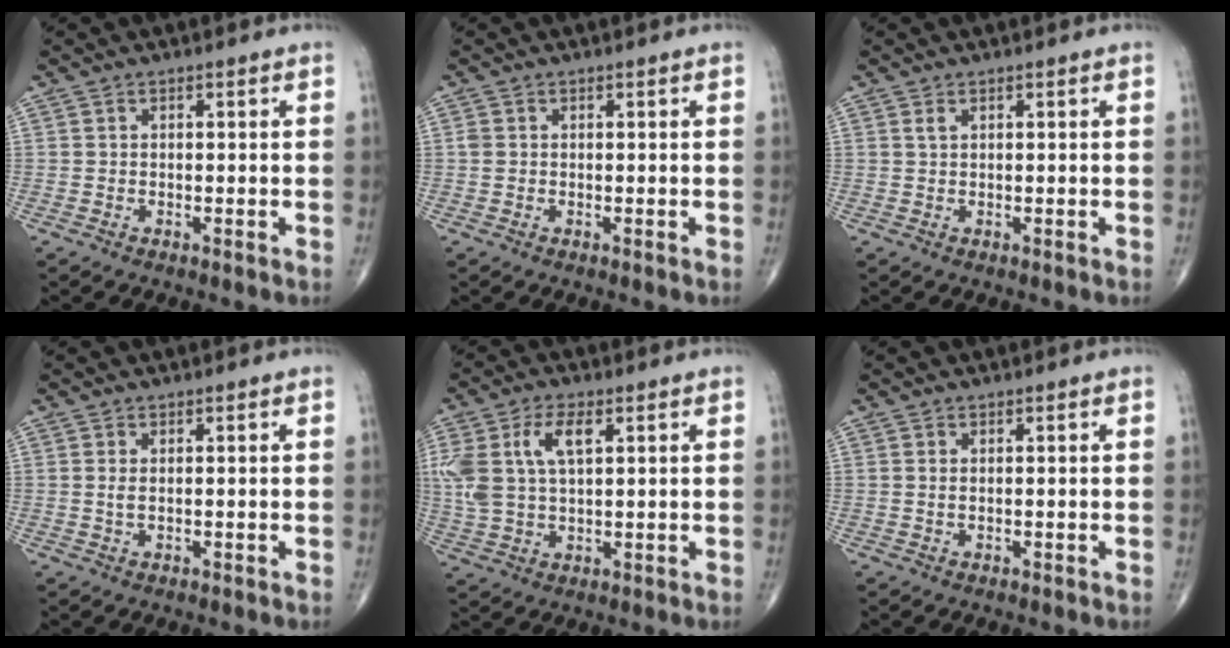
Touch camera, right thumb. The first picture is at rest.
{"total": 1.0, "force": [0.1, 0.8, 0.5], "torque": [-0.011, 0.001, 0.002]}
{"total": 0.9, "force": [0.5, 0.4, 0.6], "torque": [-0.013, 0.005, 0.011]}
{"total": 1.2, "force": [0.2, 0.5, 1.1], "torque": [-0.025, -0.001, 0.008]}
{"total": 11.0, "force": [3.4, 5.6, 8.9], "torque": [-0.203, 0.009, 0.073]}
{"total": 0.5, "force": [0.1, 0.2, 0.5], "torque": [-0.013, 0.001, 0.005]}